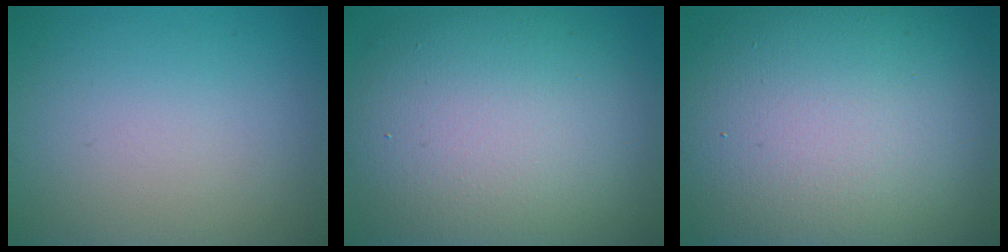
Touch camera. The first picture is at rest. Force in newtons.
{"total": 13.4, "press": 13.3, "slide": 0.8}
{"total": 17.2, "press": 17.2, "slide": 1.3}